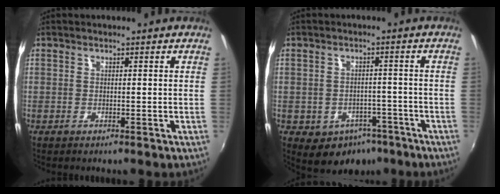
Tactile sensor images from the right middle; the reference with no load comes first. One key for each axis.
{"total": 8.2, "fx": -4.3, "fy": 6.3, "fz": 3.0, "tx": -0.064, "ty": 0.008, "tz": -0.038}